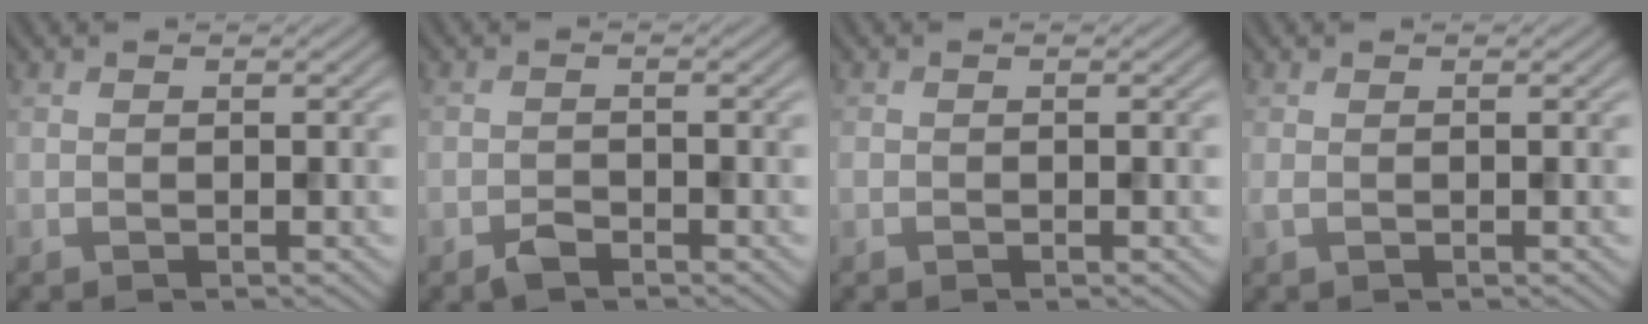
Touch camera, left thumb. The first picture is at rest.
{"total": 1.7, "force": [-1.3, 0.7, 0.8], "torque": [-0.013, 0.000, -0.028]}
{"total": 0.5, "force": [-0.3, 0.4, 0.2], "torque": [-0.006, -0.002, -0.005]}
{"total": 0.7, "force": [0.0, 0.2, 0.6], "torque": [-0.017, 0.000, 0.000]}